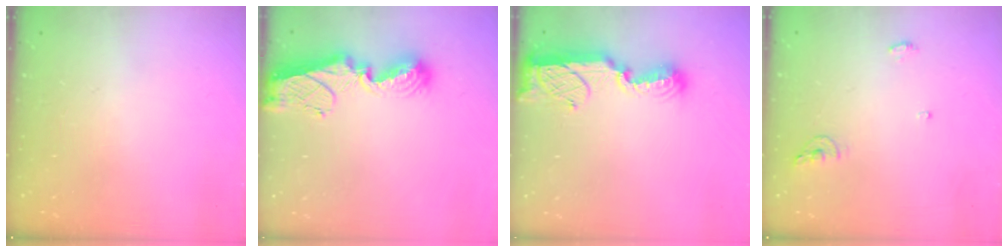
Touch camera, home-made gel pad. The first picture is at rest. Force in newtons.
{"total": 11.7, "press": 11.6, "slide": 1.1}
{"total": 12.8, "press": 11.4, "slide": 5.9}
{"total": 6.4, "press": 6.3, "slide": 1.5}